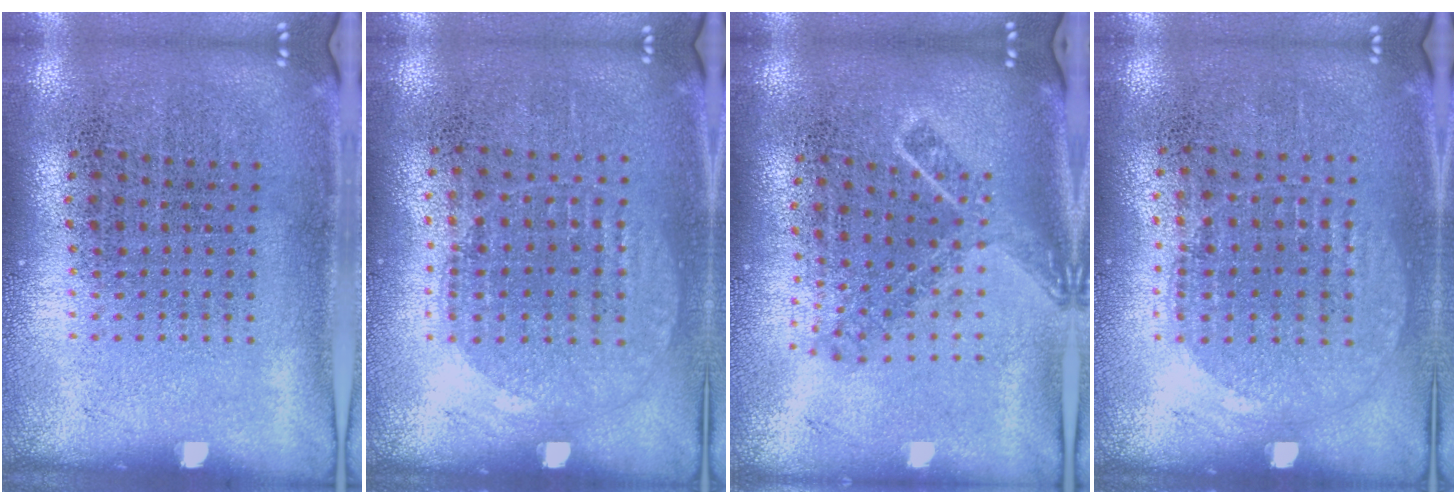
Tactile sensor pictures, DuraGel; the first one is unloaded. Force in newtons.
{"total": 1.0, "press": 0.9, "slide": 0.4}
{"total": 1.8, "press": 1.3, "slide": 1.3}
{"total": 1.0, "press": 0.9, "slide": 0.4}